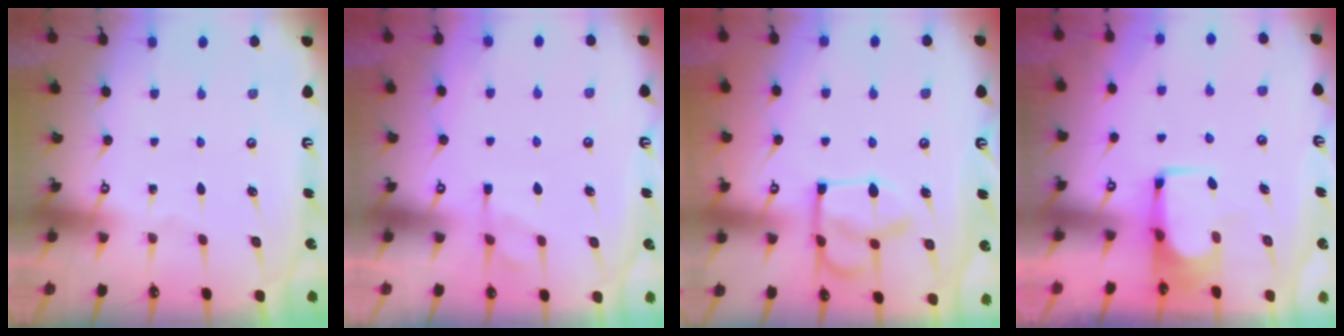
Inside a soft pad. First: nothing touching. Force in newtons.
{"total": 6.6, "press": 6.5, "slide": 1.4}
{"total": 12.1, "press": 12.0, "slide": 0.5}
{"total": 1.6, "press": 1.5, "slide": 0.1}